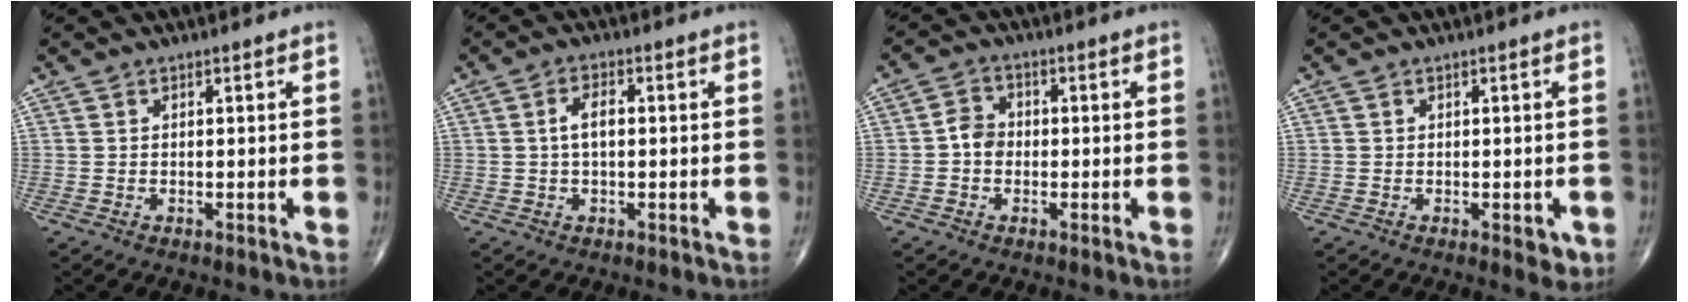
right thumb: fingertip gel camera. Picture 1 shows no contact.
{"total": 3.5, "force": [0.2, 1.8, 3.1], "torque": [-0.059, 0.009, 0.000]}
{"total": 3.9, "force": [-0.6, 3.2, 2.0], "torque": [-0.021, 0.015, -0.020]}
{"total": 2.8, "force": [-0.9, 1.4, 2.2], "torque": [-0.013, -0.001, -0.009]}